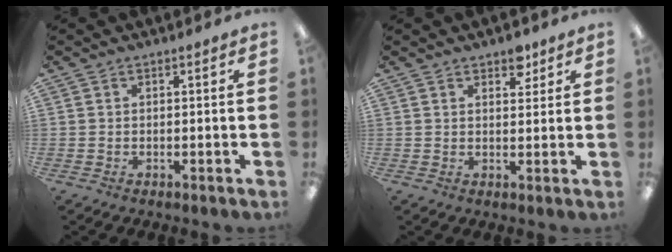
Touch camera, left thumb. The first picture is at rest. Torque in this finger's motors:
{"motor_torque": [0.49, 0.09, 0.33, -0.28, -0.05]}